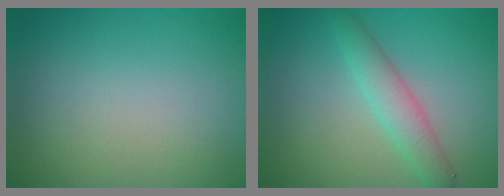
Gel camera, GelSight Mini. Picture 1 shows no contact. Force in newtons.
{"total": 2.8, "press": 2.8, "slide": 0.1}